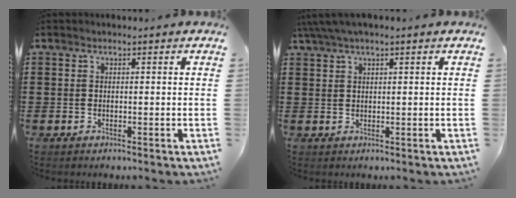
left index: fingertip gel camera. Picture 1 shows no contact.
{"total": 2.5, "force": [1.5, 0.2, 1.9], "torque": [-0.039, 0.001, 0.029]}